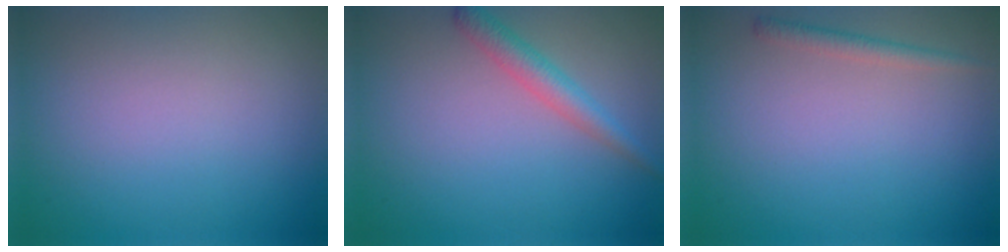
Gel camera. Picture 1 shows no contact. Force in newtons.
{"total": 2.5, "press": 2.5, "slide": 0.1}
{"total": 1.4, "press": 1.4, "slide": 0.1}